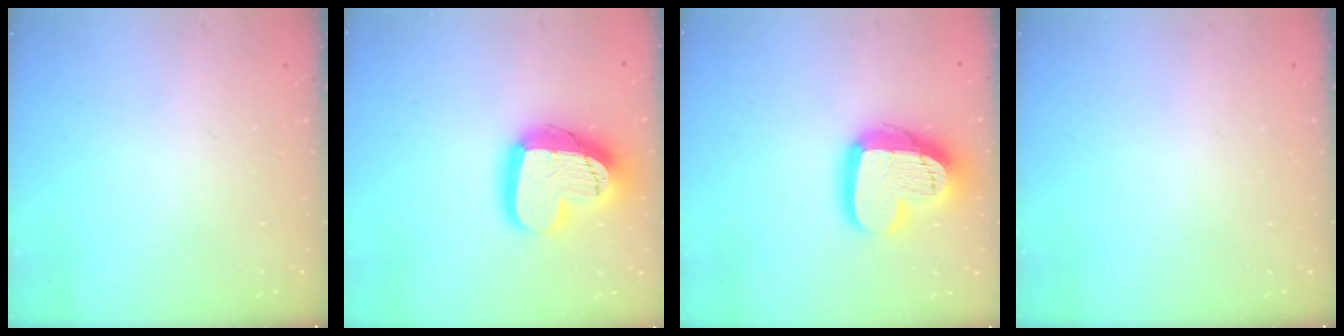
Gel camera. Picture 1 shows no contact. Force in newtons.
{"total": 19.5, "press": 19.4, "slide": 1.4}
{"total": 19.3, "press": 19.2, "slide": 1.7}
{"total": 0.0}